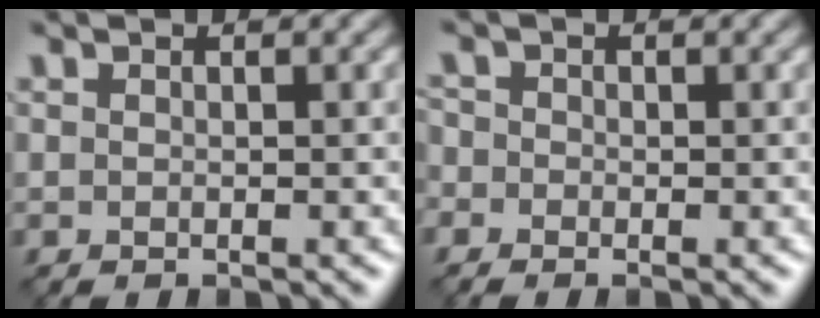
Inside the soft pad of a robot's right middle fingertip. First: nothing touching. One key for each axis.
{"total": 2.1, "fx": -1.1, "fy": 1.6, "fz": 0.7, "tx": 0.003, "ty": 0.002, "tz": -0.020}